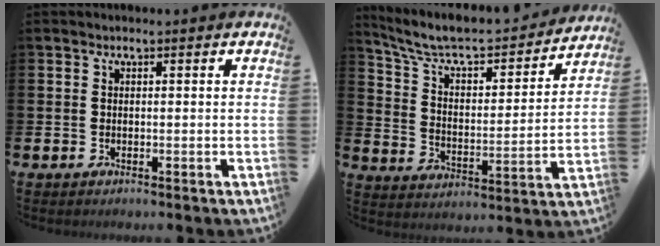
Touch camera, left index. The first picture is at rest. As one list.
[{"total": 8.1, "force": [7.2, 2.0, 3.1], "torque": [-0.100, -0.049, 0.120]}]